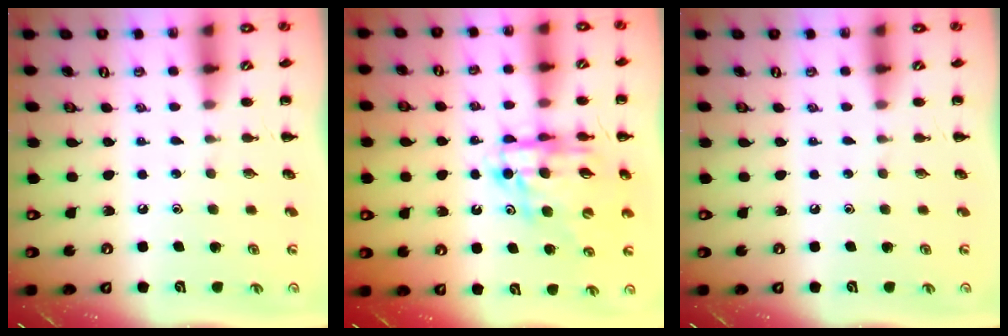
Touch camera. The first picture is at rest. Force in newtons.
{"total": 12.3, "press": 11.7, "slide": 3.6}
{"total": 0.0}